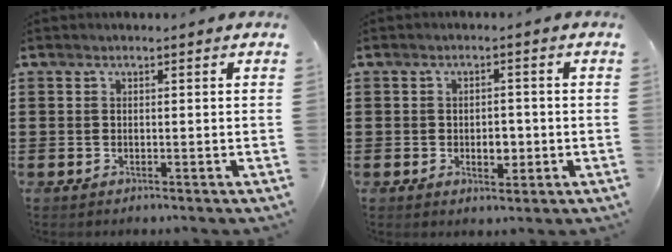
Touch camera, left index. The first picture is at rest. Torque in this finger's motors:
{"motor_torque": [0.06, 0.04, 0.07, 0.05]}